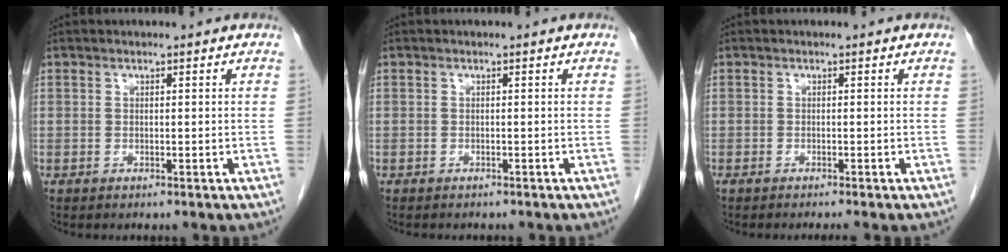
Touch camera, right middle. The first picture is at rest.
{"total": 2.6, "force": [-2.2, 0.9, 0.9], "torque": [-0.014, -0.004, -0.024]}
{"total": 1.7, "force": [-1.5, -0.3, 0.8], "torque": [-0.008, 0.001, -0.021]}